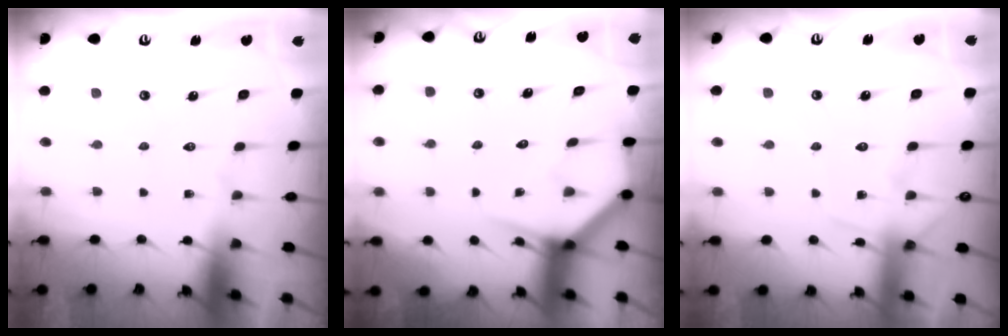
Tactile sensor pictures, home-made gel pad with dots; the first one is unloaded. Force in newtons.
{"total": 4.1, "press": 4.1, "slide": 0.3}
{"total": 6.9, "press": 6.9, "slide": 0.8}